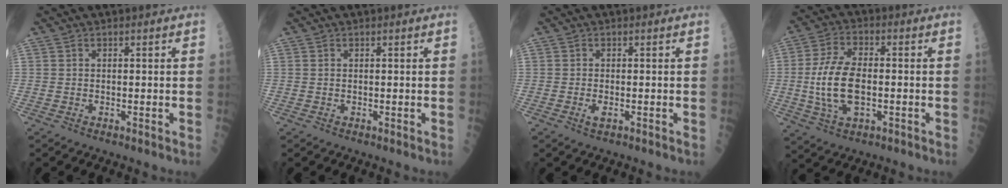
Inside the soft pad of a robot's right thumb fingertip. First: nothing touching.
{"total": 0.0}
{"total": 1.4, "force": [-0.5, 0.5, 1.2], "torque": [-0.020, -0.001, -0.009]}
{"total": 11.9, "force": [-1.2, 6.1, 10.2], "torque": [-0.202, 0.008, -0.024]}